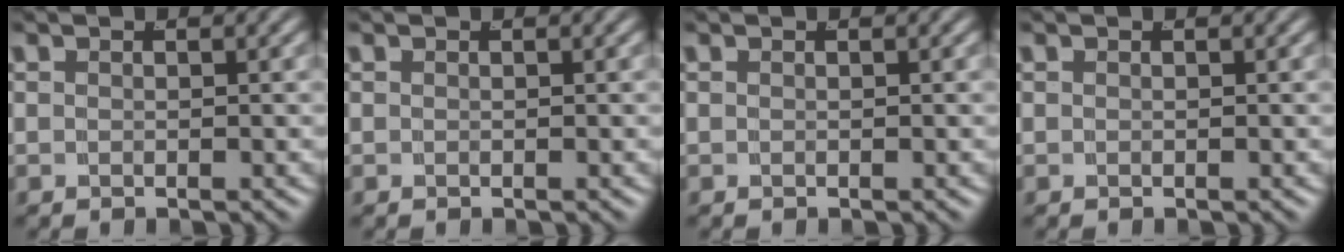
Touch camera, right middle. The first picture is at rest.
{"total": 0.0}
{"total": 0.0}
{"total": 0.0}